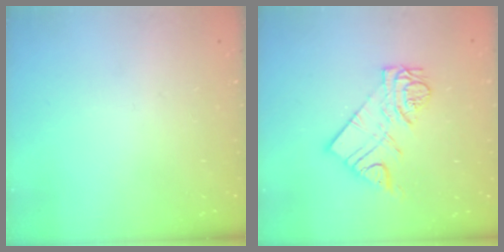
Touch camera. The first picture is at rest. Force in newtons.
{"total": 11.0, "press": 11.0, "slide": 1.1}